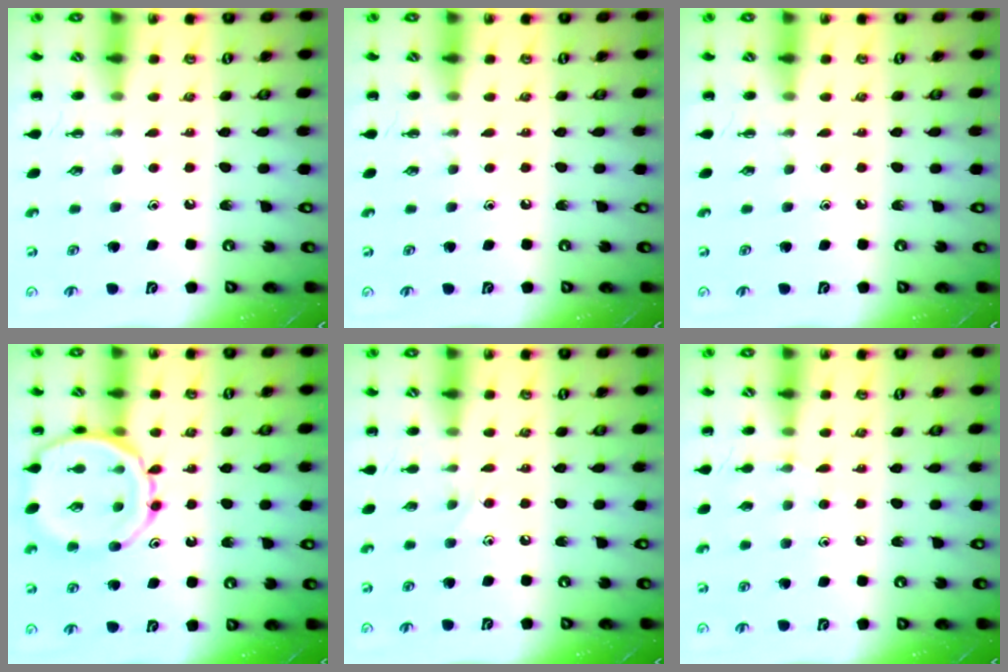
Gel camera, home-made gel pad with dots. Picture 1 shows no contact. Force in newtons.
{"total": 0.0}
{"total": 0.0}
{"total": 13.3, "press": 13.2, "slide": 1.2}
{"total": 3.9, "press": 3.7, "slide": 1.1}
{"total": 7.1, "press": 6.8, "slide": 1.8}